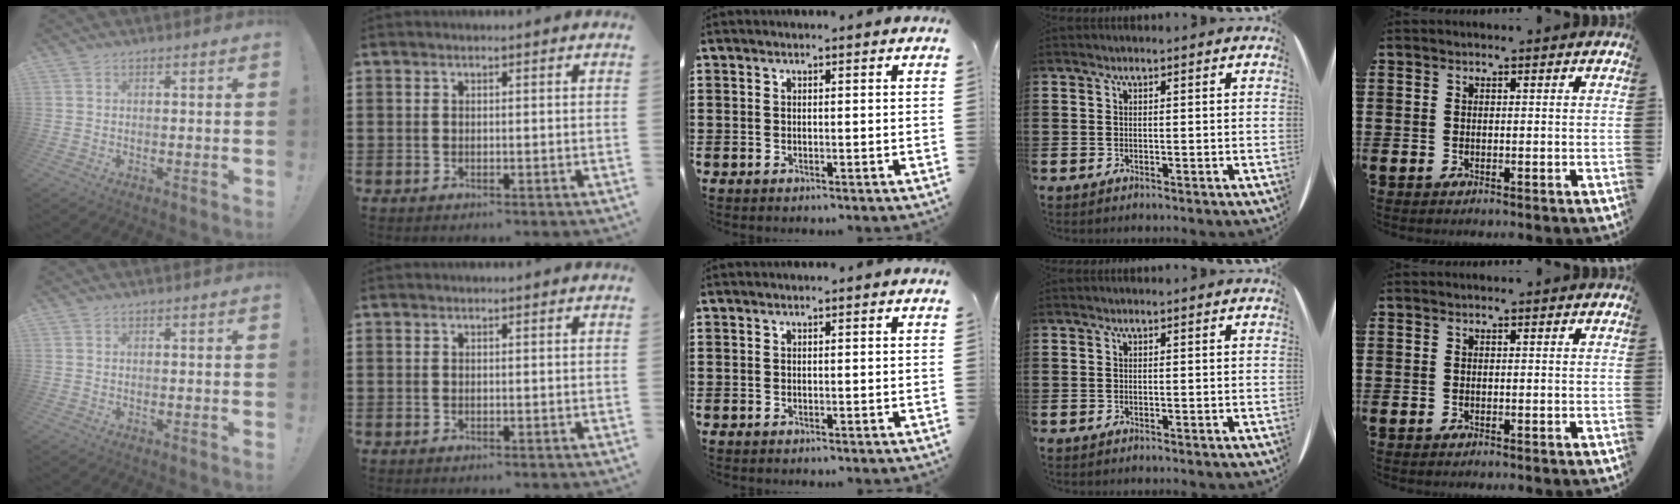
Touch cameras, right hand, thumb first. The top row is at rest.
{}